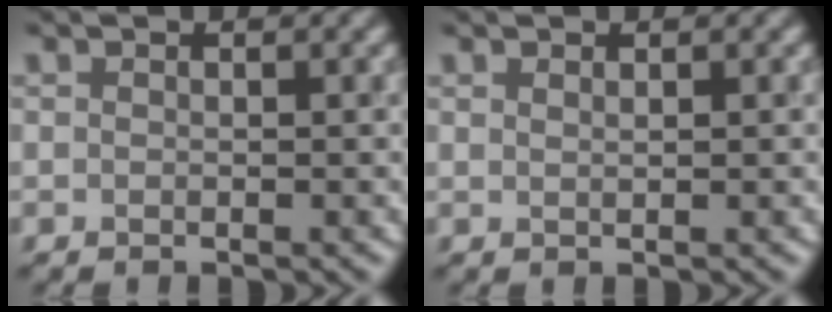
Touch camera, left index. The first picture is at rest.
{"total": 0.8, "force": [0.7, 0.3, 0.3], "torque": [0.005, -0.003, 0.006]}